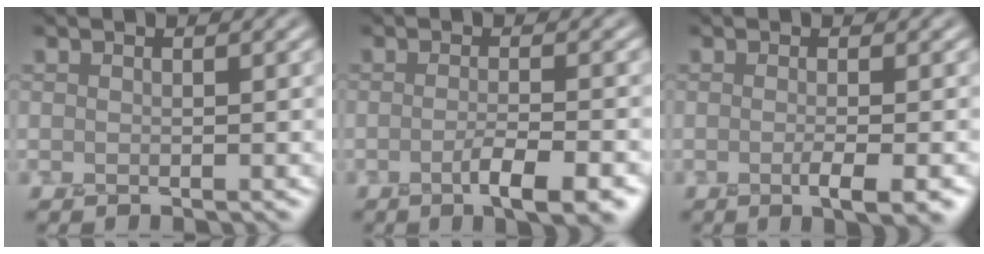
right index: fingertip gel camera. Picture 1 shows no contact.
{"total": 4.7, "force": [-1.9, 1.2, 4.1], "torque": [-0.061, -0.002, -0.031]}
{"total": 3.4, "force": [-1.0, 0.9, 3.2], "torque": [-0.041, -0.003, -0.018]}